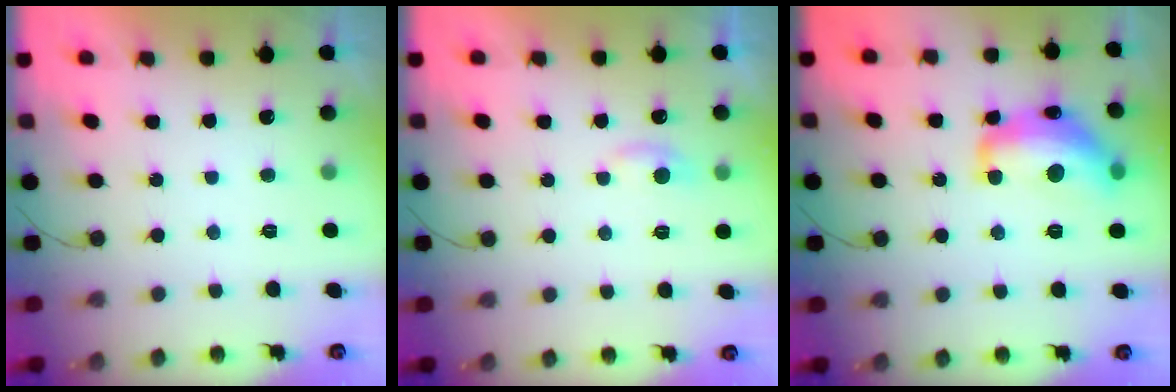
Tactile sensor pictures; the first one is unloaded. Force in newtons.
{"total": 4.6, "press": 4.5, "slide": 0.6}
{"total": 16.7, "press": 16.6, "slide": 1.1}